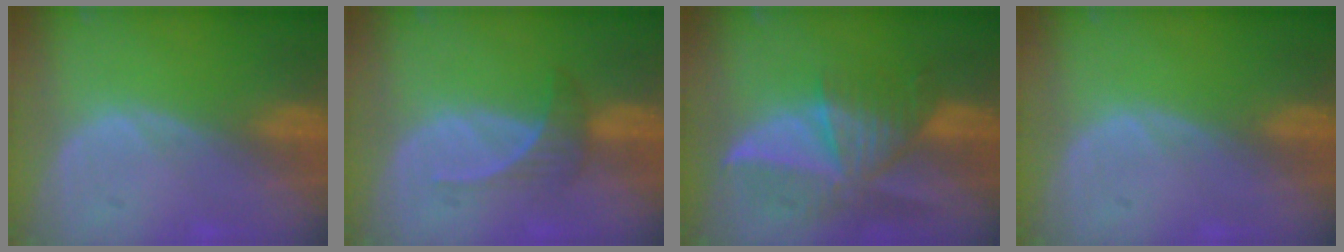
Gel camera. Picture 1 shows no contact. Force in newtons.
{"total": 3.2, "press": 3.1, "slide": 0.9}
{"total": 9.6, "press": 8.6, "slide": 4.3}
{"total": 0.0}